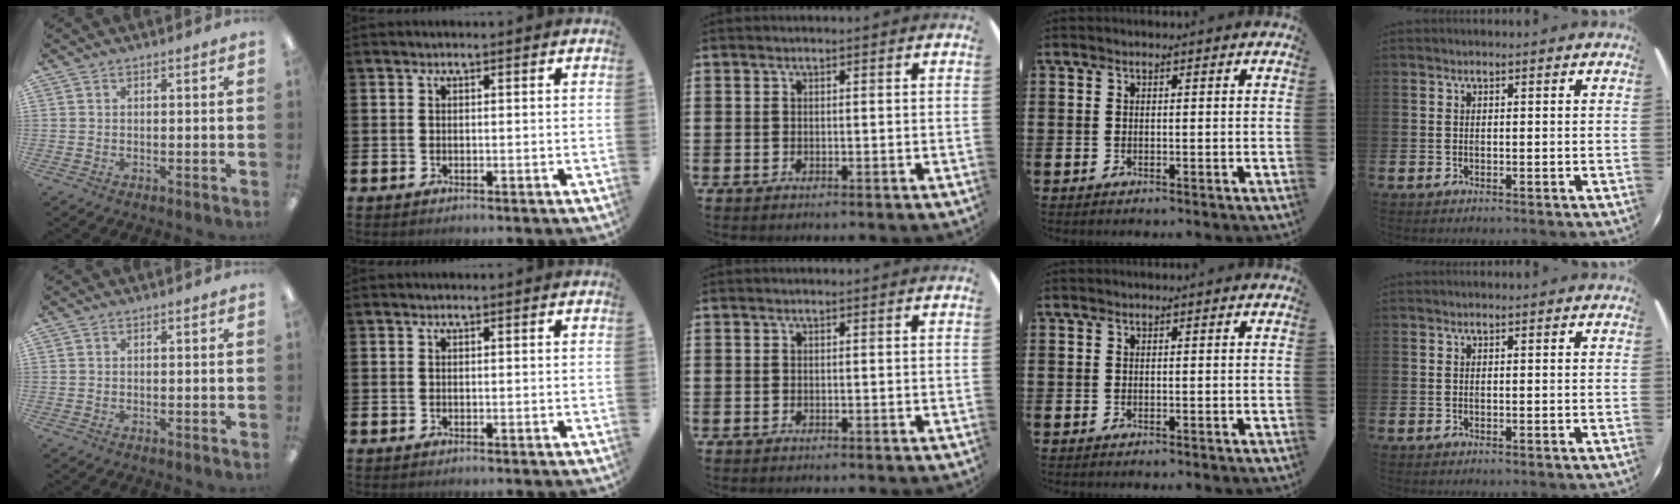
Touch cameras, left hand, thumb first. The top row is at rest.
{}